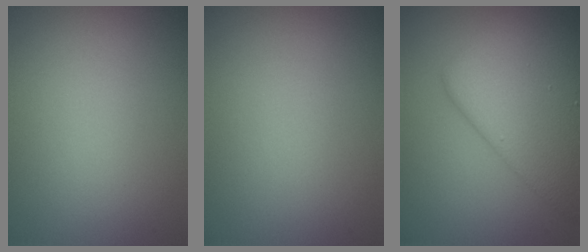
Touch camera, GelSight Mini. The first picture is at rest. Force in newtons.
{"total": 0.0}
{"total": 8.1, "press": 8.1, "slide": 0.1}